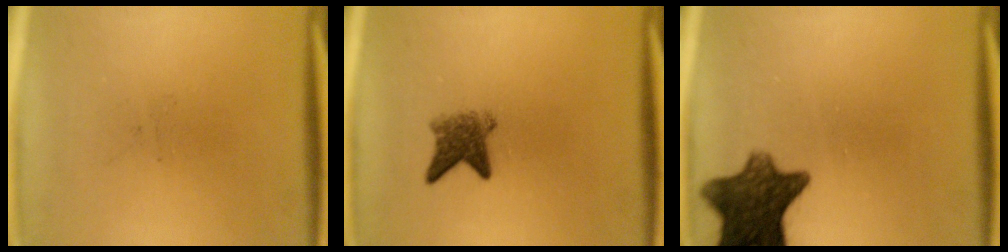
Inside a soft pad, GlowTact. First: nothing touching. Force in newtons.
{"total": 3.8}
{"total": 10.8}